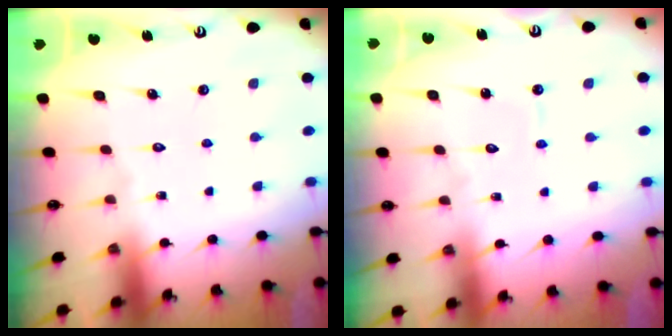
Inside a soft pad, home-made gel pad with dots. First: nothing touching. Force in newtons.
{"total": 2.8, "press": 2.8, "slide": 0.3}